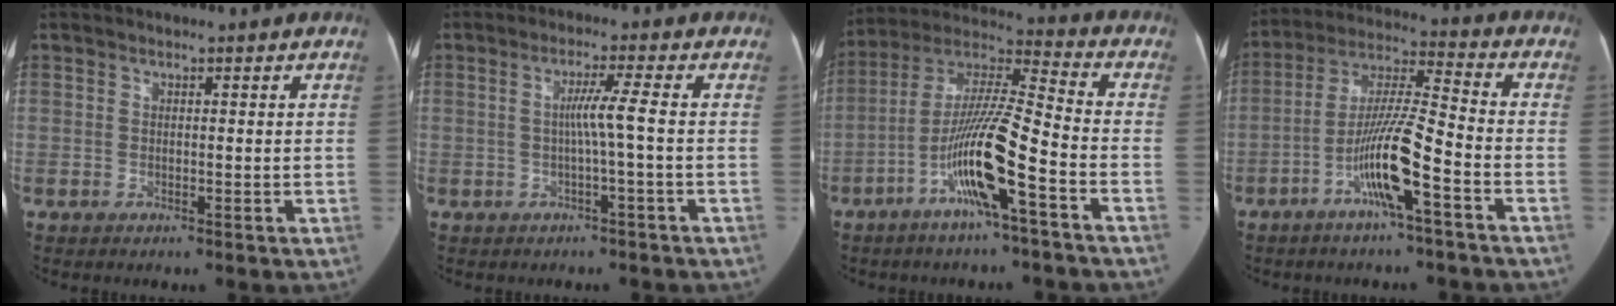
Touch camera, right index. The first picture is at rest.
{"total": 3.8, "force": [-0.5, -1.0, 3.7], "torque": [-0.063, 0.005, -0.008]}
{"total": 13.9, "force": [-5.9, 0.3, 12.6], "torque": [-0.246, 0.010, -0.112]}
{"total": 11.5, "force": [-5.1, 0.2, 10.3], "torque": [-0.203, 0.011, -0.097]}